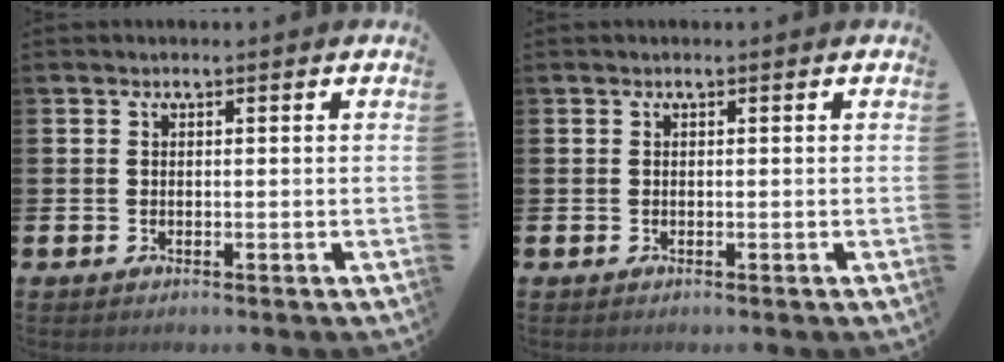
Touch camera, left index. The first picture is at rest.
{"total": 0.0}